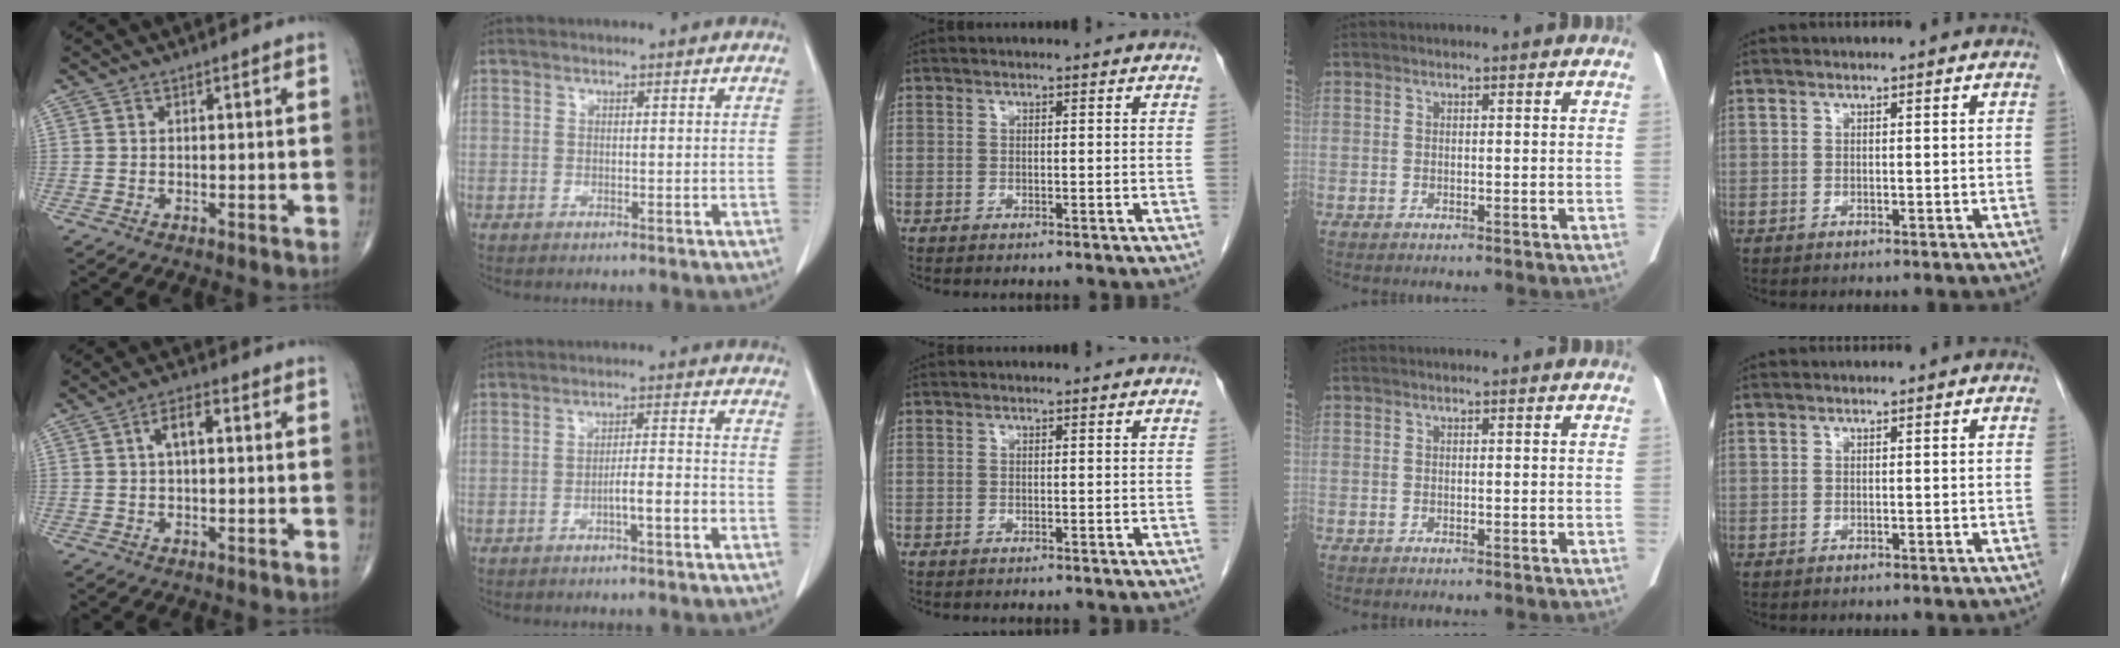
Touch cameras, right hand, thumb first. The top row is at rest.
{"thumb": {"total": 4.4, "force": [0.8, 2.0, 3.8], "torque": [-0.066, 0.013, 0.009]}, "index": {"total": 4.4, "force": [-2.1, 0.3, 3.9], "torque": [-0.058, 0.009, -0.032]}}